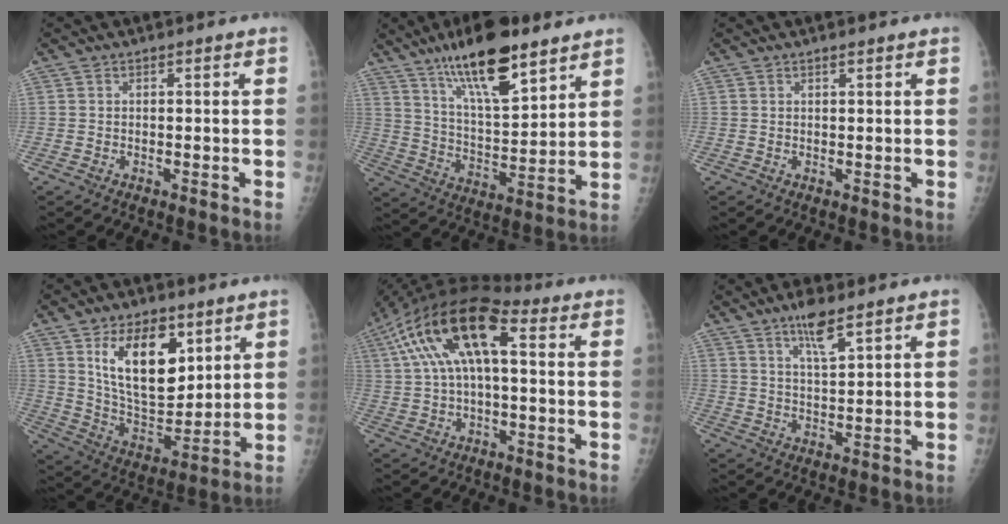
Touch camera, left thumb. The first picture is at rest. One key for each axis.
{"total": 17.5, "fx": 11.5, "fy": 5.3, "fz": 12.1, "tx": -0.178, "ty": -0.060, "tz": 0.205}
{"total": 0.7, "fx": 0.5, "fy": 0.1, "fz": 0.4, "tx": -0.004, "ty": -0.003, "tz": 0.010}
{"total": 16.7, "fx": 7.6, "fy": 8.9, "fz": 11.9, "tx": -0.156, "ty": -0.048, "tz": 0.149}
{"total": 14.6, "fx": 3.4, "fy": 6.5, "fz": 12.6, "tx": -0.240, "ty": 0.045, "tz": 0.053}
{"total": 6.5, "fx": 4.2, "fy": 1.5, "fz": 4.7, "tx": -0.077, "ty": -0.025, "tz": 0.078}